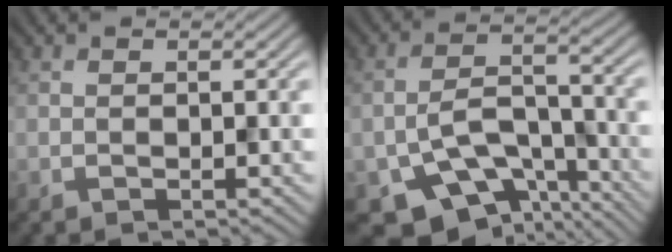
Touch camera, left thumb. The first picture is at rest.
{"total": 11.0, "force": [-7.1, 5.6, 6.2], "torque": [-0.110, -0.019, -0.118]}